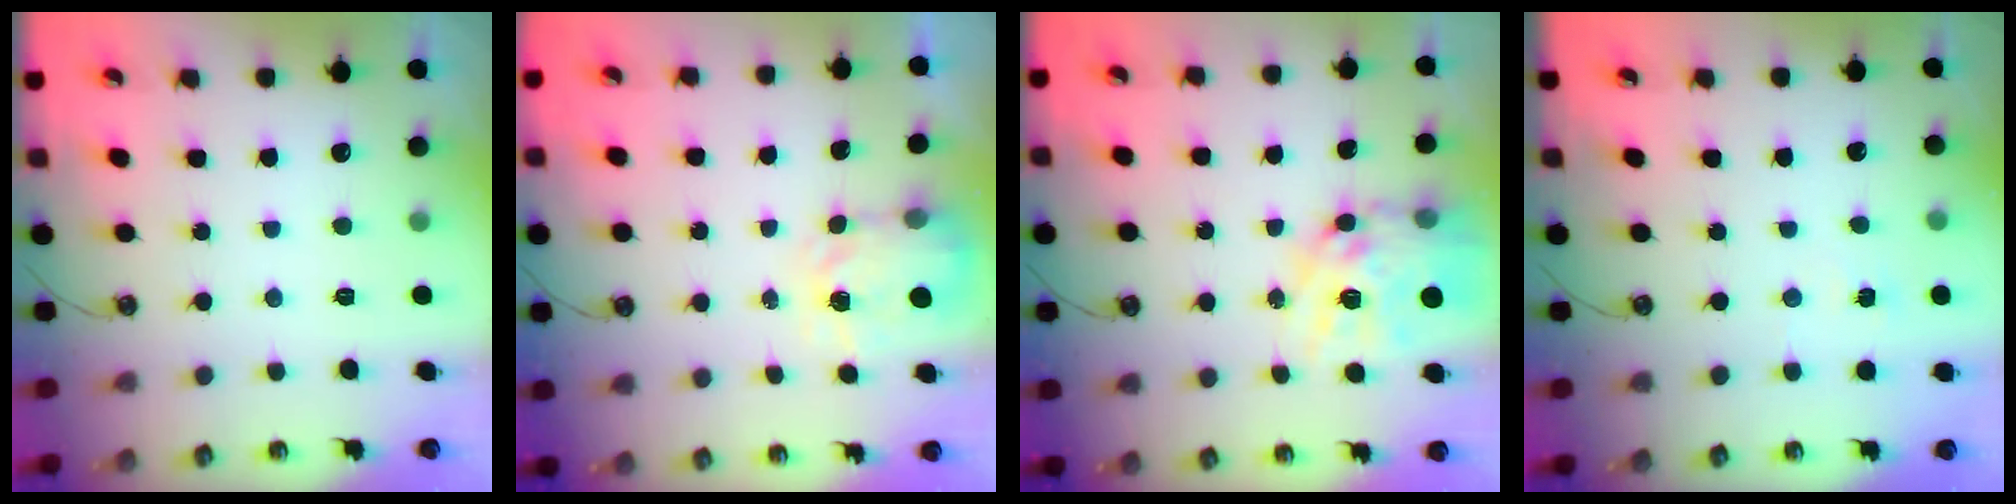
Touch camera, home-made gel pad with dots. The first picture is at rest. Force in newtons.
{"total": 3.6, "press": 3.6, "slide": 0.5}
{"total": 16.9, "press": 16.9, "slide": 1.7}
{"total": 4.0, "press": 4.0, "slide": 0.4}